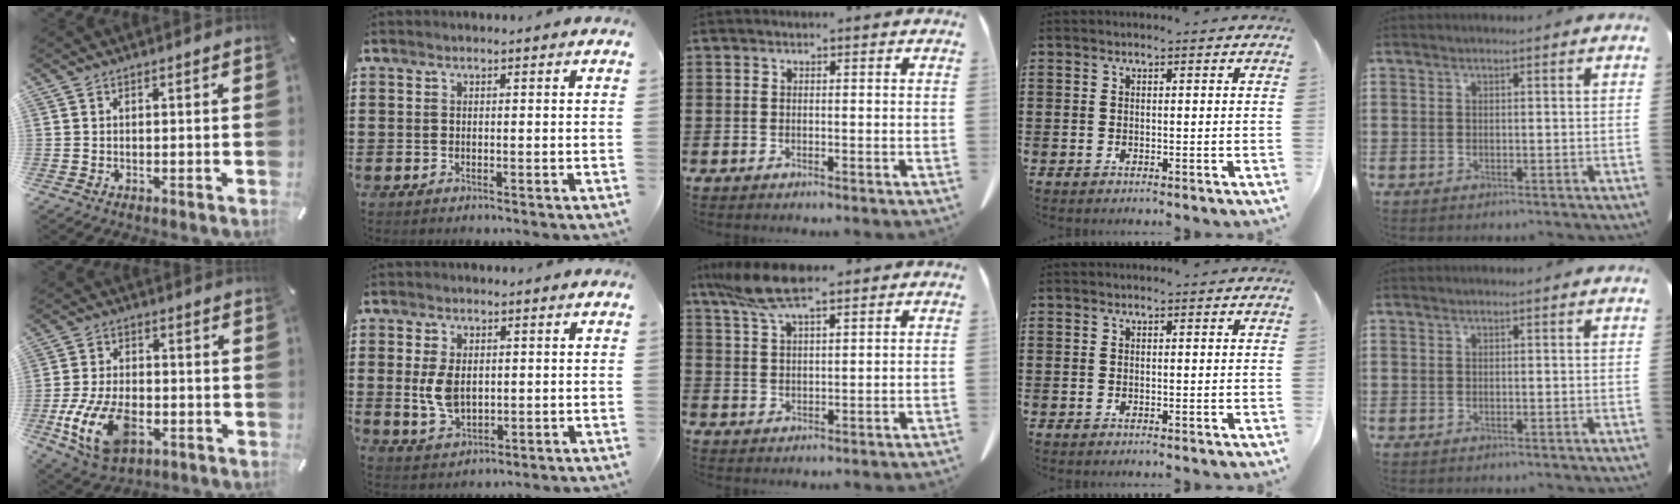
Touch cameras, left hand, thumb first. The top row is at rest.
{"thumb": {"total": 14.9, "force": [-4.7, 9.1, 10.7], "torque": [-0.217, 0.006, -0.081]}, "index": {"total": 5.3, "force": [0.7, 3.3, 4.1], "torque": [-0.107, 0.000, 0.006]}, "middle": {"total": 8.3, "force": [6.1, 1.7, 5.4], "torque": [-0.118, -0.009, 0.115]}}